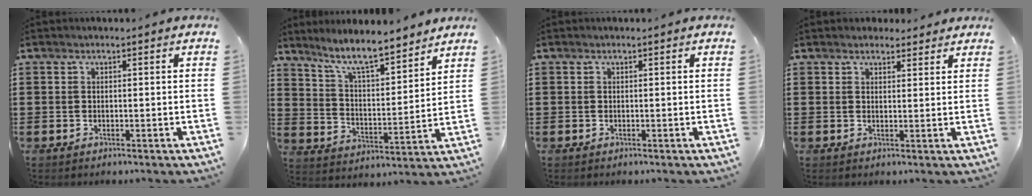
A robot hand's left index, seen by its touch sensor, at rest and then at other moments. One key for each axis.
{"total": 8.2, "fx": 7.1, "fy": 0.9, "fz": 4.0, "tx": -0.102, "ty": -0.035, "tz": 0.125}
{"total": 0.0}
{"total": 2.2, "fx": 2.0, "fy": 0.9, "fz": 0.2, "tx": 0.001, "ty": 0.000, "tz": 0.038}